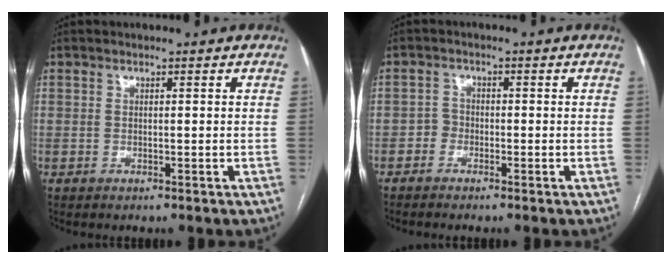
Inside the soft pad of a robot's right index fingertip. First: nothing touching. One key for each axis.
{"total": 1.6, "fx": -1.0, "fy": 1.2, "fz": 0.3, "tx": 0.001, "ty": 0.008, "tz": -0.023}